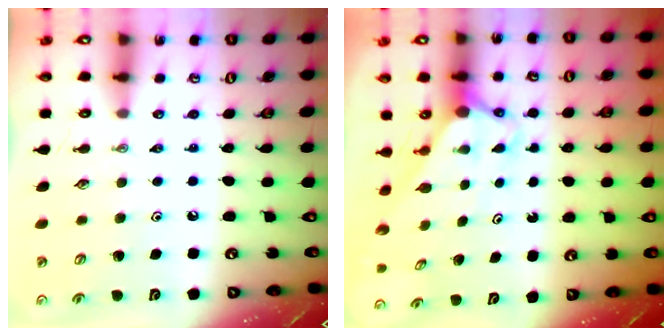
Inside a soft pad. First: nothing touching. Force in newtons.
{"total": 2.6, "press": 2.6, "slide": 0.0}